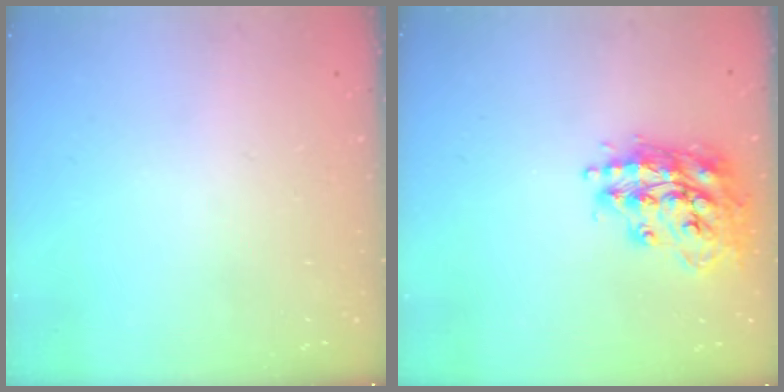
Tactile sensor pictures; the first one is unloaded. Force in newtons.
{"total": 17.7, "press": 17.6, "slide": 1.3}